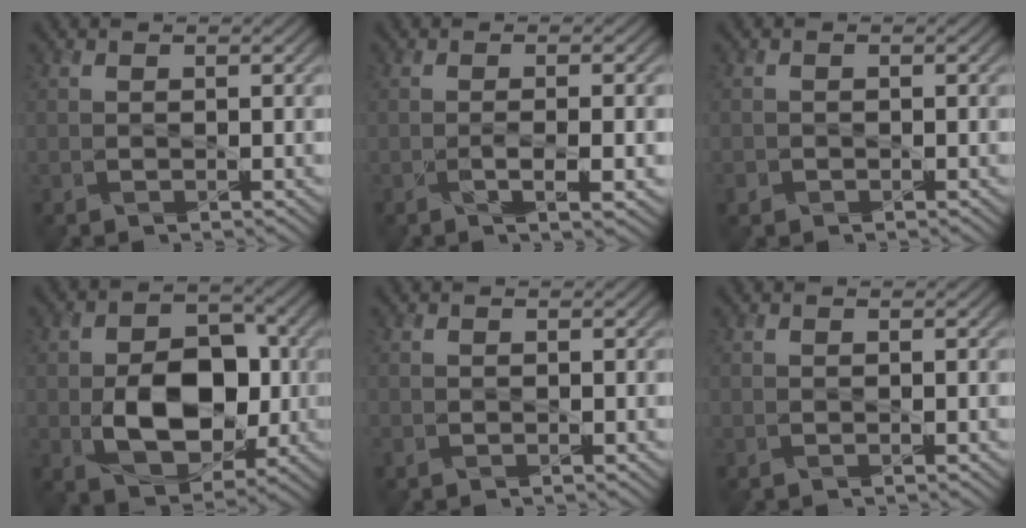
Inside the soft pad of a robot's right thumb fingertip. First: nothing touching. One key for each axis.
{"total": 2.6, "fx": -0.9, "fy": 0.1, "fz": 2.5, "tx": -0.045, "ty": 0.000, "tz": -0.015}
{"total": 0.9, "fx": -0.6, "fy": 0.7, "fz": 0.0, "tx": 0.002, "ty": -0.006, "tz": -0.015}
{"total": 10.5, "fx": -1.7, "fy": 7.0, "fz": 7.7, "tx": -0.136, "ty": -0.002, "tz": -0.030}
{"total": 0.0}
{"total": 0.0}